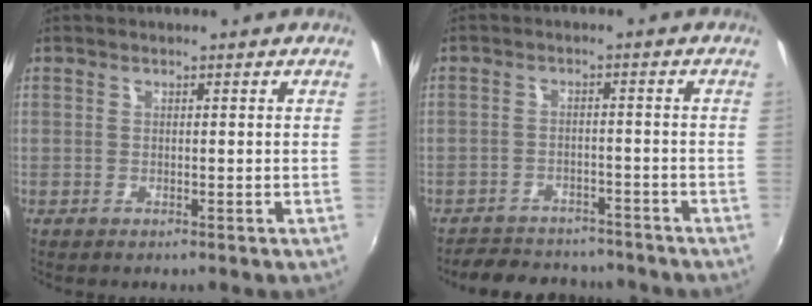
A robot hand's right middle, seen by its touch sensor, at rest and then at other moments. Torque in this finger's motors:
{"motor_torque": [0.16, -0.18, 0.04, 0.03]}